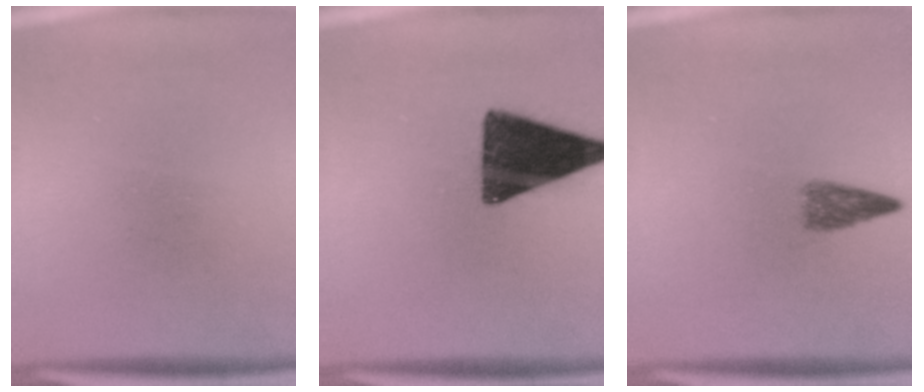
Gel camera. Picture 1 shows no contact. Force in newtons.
{"total": 15.2}
{"total": 2.5}